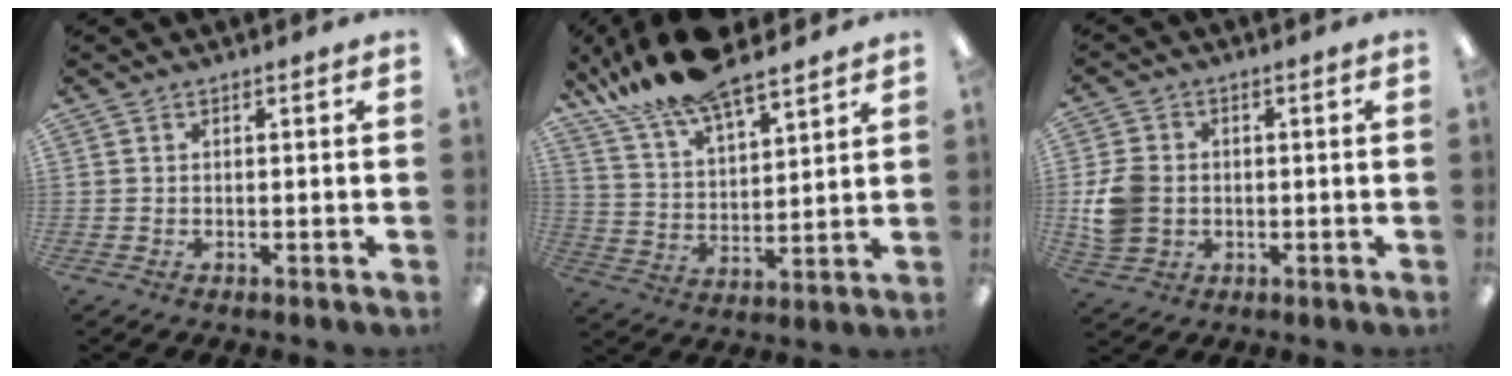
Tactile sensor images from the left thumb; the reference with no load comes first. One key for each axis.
{"total": 16.1, "fx": 13.5, "fy": 4.7, "fz": 7.4, "tx": -0.151, "ty": -0.077, "tz": 0.242}
{"total": 8.2, "fx": -0.2, "fy": 6.9, "fz": 4.5, "tx": -0.102, "ty": 0.011, "tz": 0.000}